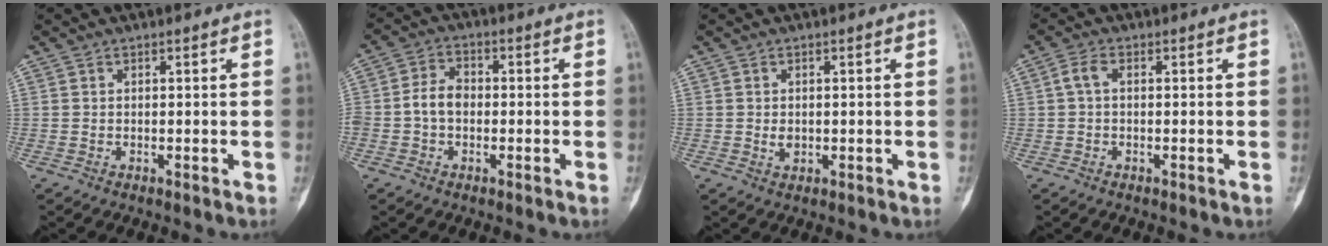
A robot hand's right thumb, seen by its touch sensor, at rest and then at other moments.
{"total": 5.3, "force": [-0.8, 3.8, 3.6], "torque": [-0.058, 0.019, -0.022]}
{"total": 1.7, "force": [0.0, 1.3, 1.1], "torque": [-0.012, 0.000, 0.005]}
{"total": 2.4, "force": [0.2, 1.2, 2.0], "torque": [-0.042, 0.006, -0.001]}